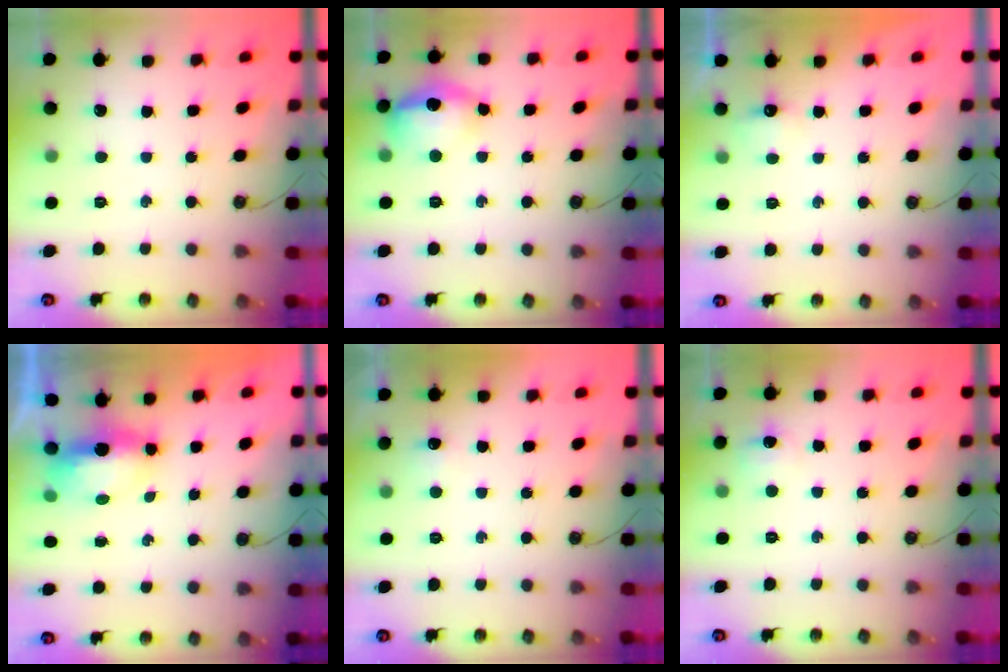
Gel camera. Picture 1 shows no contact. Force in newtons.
{"total": 14.3, "press": 14.3, "slide": 1.3}
{"total": 3.9, "press": 3.8, "slide": 0.6}
{"total": 6.5, "press": 6.5, "slide": 0.7}
{"total": 4.9, "press": 4.8, "slide": 0.8}
{"total": 6.7, "press": 6.7, "slide": 0.8}